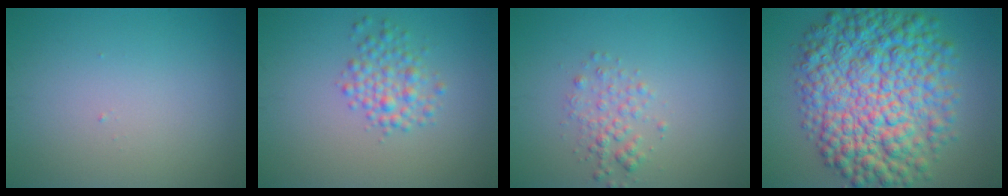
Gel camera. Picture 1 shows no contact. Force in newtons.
{"total": 2.7, "press": 2.7, "slide": 0.1}
{"total": 2.0, "press": 2.0, "slide": 0.1}
{"total": 12.9, "press": 12.9, "slide": 0.0}